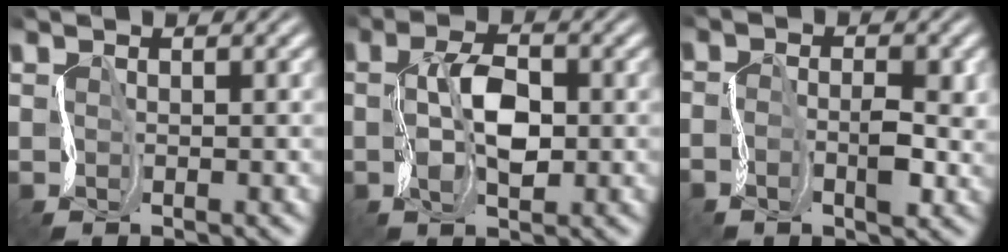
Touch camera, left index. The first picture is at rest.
{"total": 3.5, "force": [-0.5, 1.9, 2.9], "torque": [-0.066, 0.006, -0.011]}
{"total": 2.8, "force": [-1.5, 1.1, 2.1], "torque": [-0.046, -0.001, -0.033]}